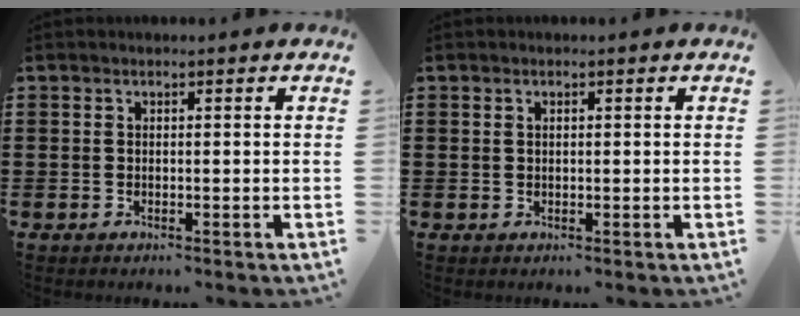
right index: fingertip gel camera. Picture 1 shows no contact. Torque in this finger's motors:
{"motor_torque": [-0.39, -0.35, -0.07, -0.01]}